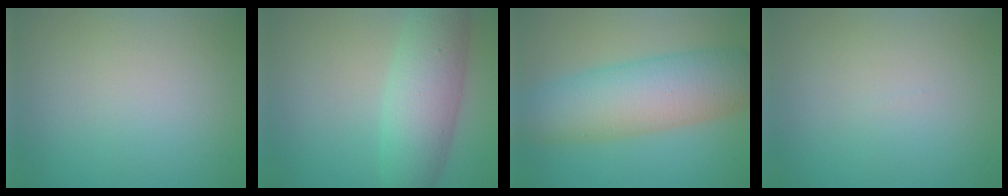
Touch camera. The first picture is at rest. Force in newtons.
{"total": 7.3, "press": 7.3, "slide": 0.3}
{"total": 9.1, "press": 9.1, "slide": 0.1}
{"total": 0.0}